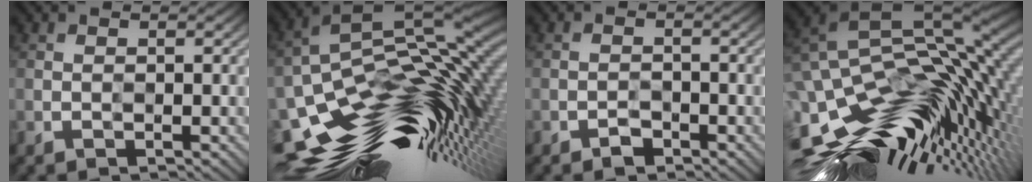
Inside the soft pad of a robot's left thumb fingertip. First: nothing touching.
{"total": 17.9, "force": [-6.8, 8.7, 14.0], "torque": [-0.254, -0.019, -0.115]}
{"total": 1.4, "force": [-1.3, 0.3, -0.3], "torque": [0.012, 0.005, -0.025]}
{"total": 17.4, "force": [-2.7, 10.1, 13.9], "torque": [-0.258, -0.023, -0.034]}